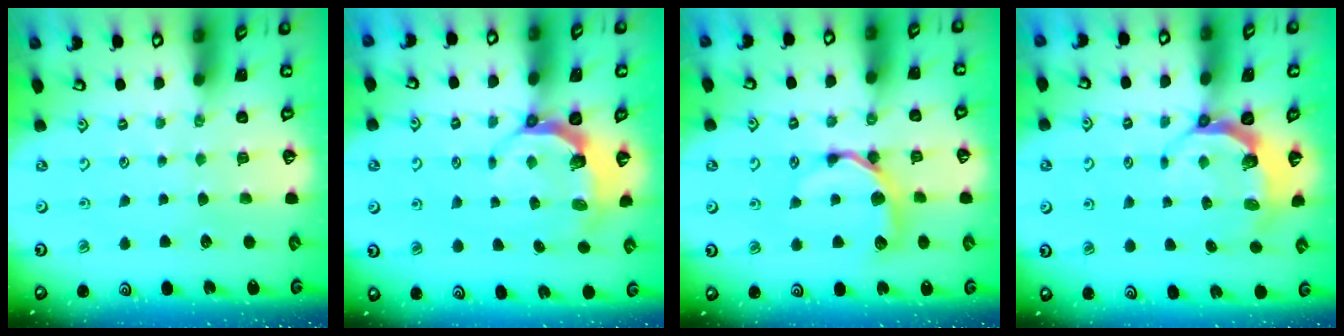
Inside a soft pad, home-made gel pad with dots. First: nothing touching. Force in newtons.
{"total": 5.8, "press": 4.6, "slide": 3.4}
{"total": 10.1, "press": 10.0, "slide": 1.2}
{"total": 5.4, "press": 4.3, "slide": 3.2}